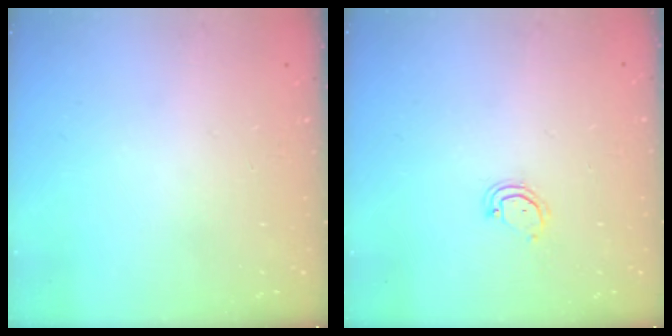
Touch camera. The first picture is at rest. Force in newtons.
{"total": 3.6, "press": 3.6, "slide": 0.2}